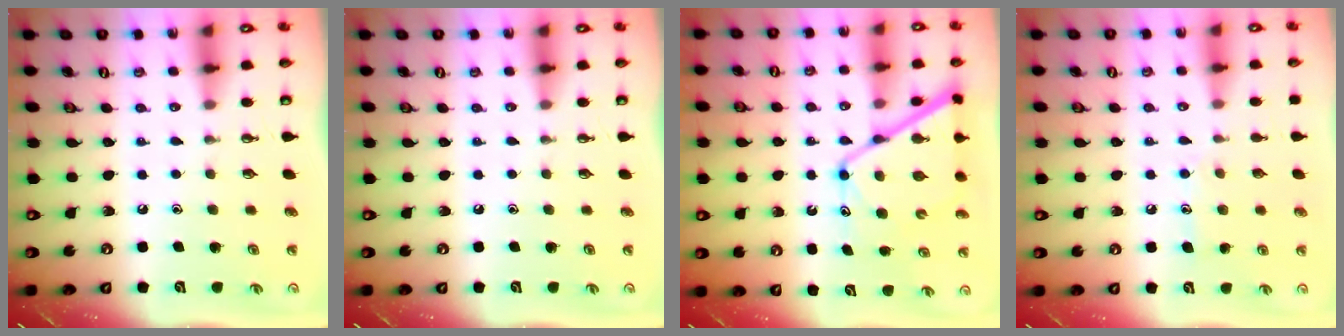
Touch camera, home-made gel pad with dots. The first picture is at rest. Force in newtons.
{"total": 0.0}
{"total": 14.0, "press": 13.9, "slide": 1.3}
{"total": 6.8, "press": 6.8, "slide": 0.3}